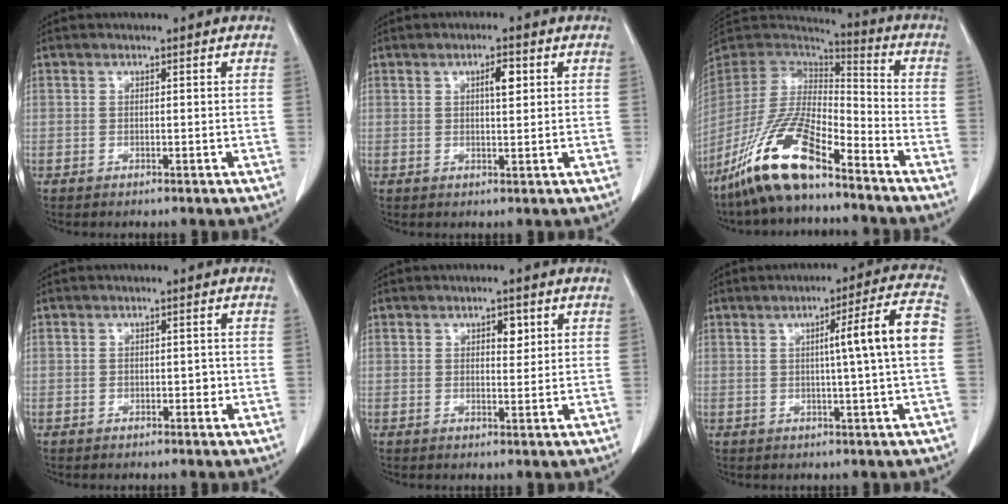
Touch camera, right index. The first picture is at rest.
{"total": 2.9, "force": [1.0, 0.8, 2.6], "torque": [-0.044, 0.000, 0.015]}
{"total": 16.1, "force": [-11.1, 3.5, 11.2], "torque": [-0.233, -0.013, -0.208]}
{"total": 1.3, "force": [-0.3, 0.9, 0.9], "torque": [-0.011, 0.003, -0.003]}
{"total": 2.5, "force": [1.1, 1.2, 1.9], "torque": [-0.026, -0.002, 0.015]}
{"total": 9.0, "force": [0.5, -1.1, 8.9], "torque": [-0.127, 0.010, 0.006]}